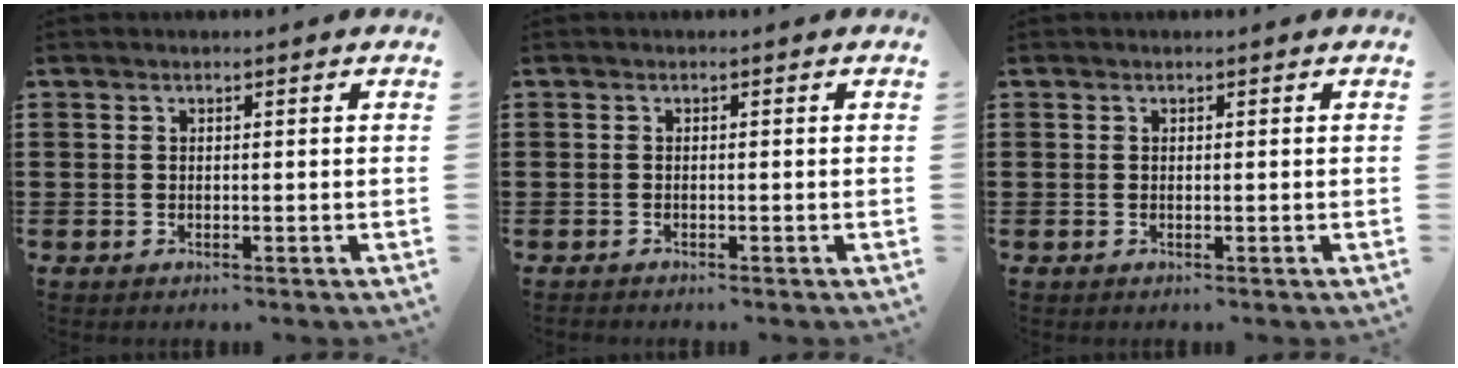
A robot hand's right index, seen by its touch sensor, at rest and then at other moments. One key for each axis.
{"total": 0.5, "fx": -0.5, "fy": 0.1, "fz": 0.0, "tx": -0.001, "ty": 0.000, "tz": -0.011}
{"total": 0.0}